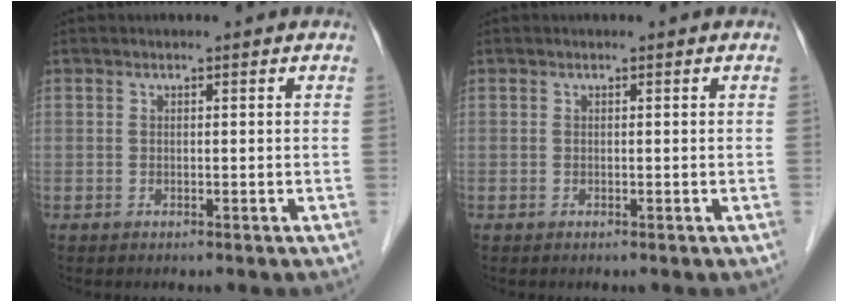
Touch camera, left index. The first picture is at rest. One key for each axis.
{"total": 0.0}